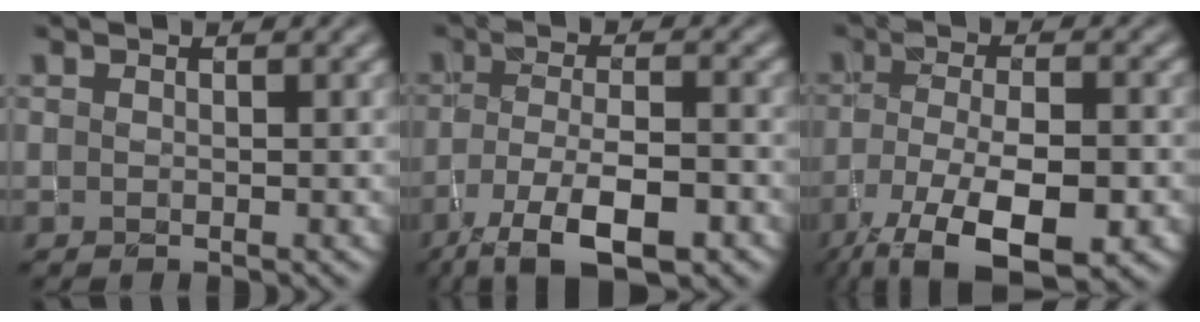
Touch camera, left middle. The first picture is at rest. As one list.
[{"total": 8.5, "force": [-5.3, 2.8, 6.0], "torque": [-0.105, -0.005, -0.095]}, {"total": 11.0, "force": [-6.2, 4.3, 8.0], "torque": [-0.152, -0.021, -0.103]}]